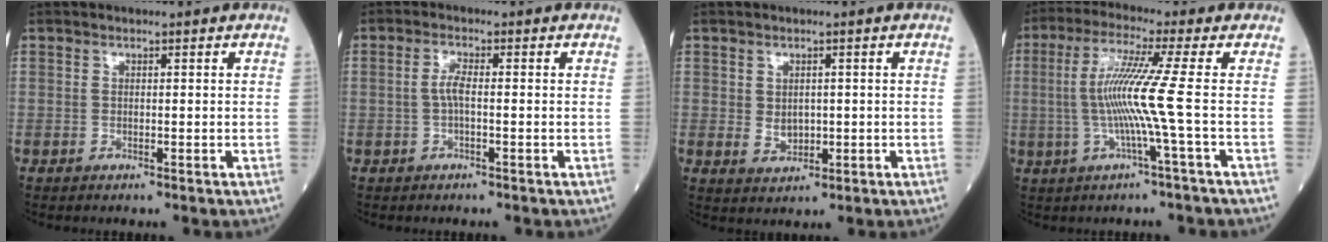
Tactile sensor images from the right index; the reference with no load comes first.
{"total": 2.3, "force": [-0.3, 0.4, 2.3], "torque": [-0.046, 0.003, -0.006]}
{"total": 2.6, "force": [0.1, 2.0, 1.7], "torque": [-0.029, -0.001, 0.010]}
{"total": 8.6, "force": [-0.7, -2.0, 8.3], "torque": [-0.172, 0.004, -0.012]}